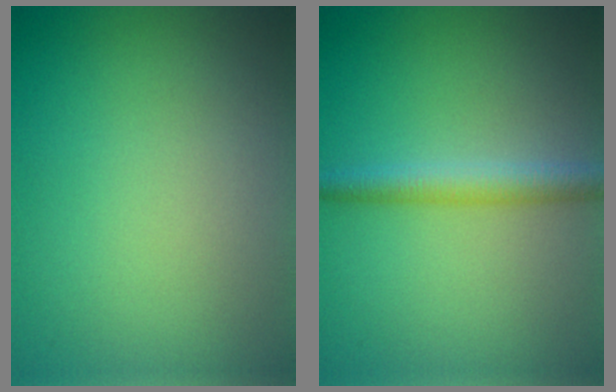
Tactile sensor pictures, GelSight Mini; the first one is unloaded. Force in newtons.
{"total": 2.8, "press": 2.8, "slide": 0.0}